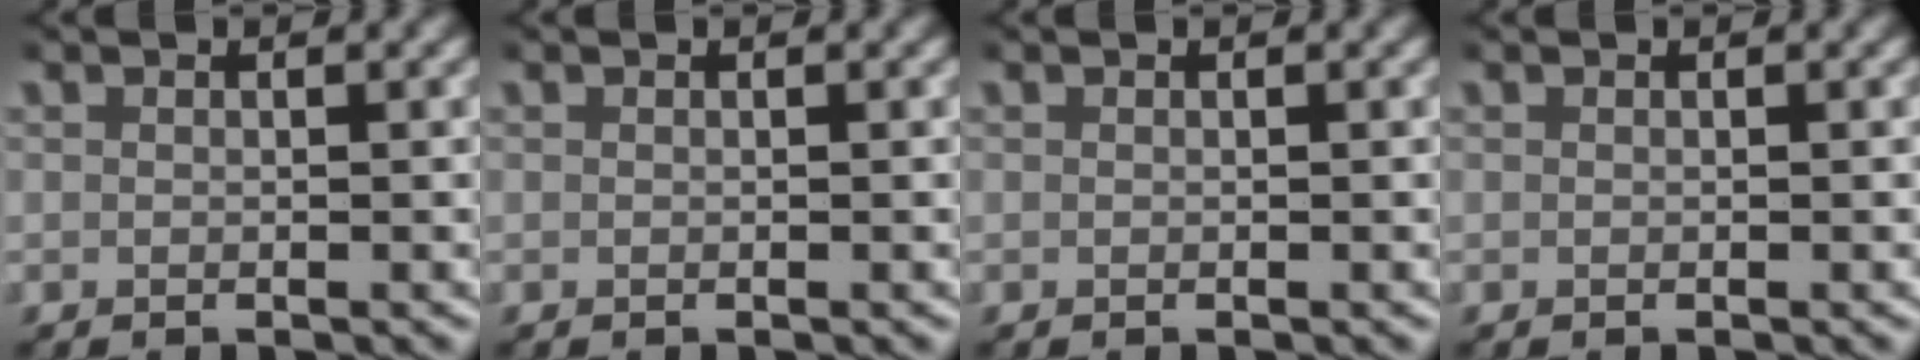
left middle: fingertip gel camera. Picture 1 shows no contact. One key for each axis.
{"total": 0.0}
{"total": 0.0}
{"total": 0.0}